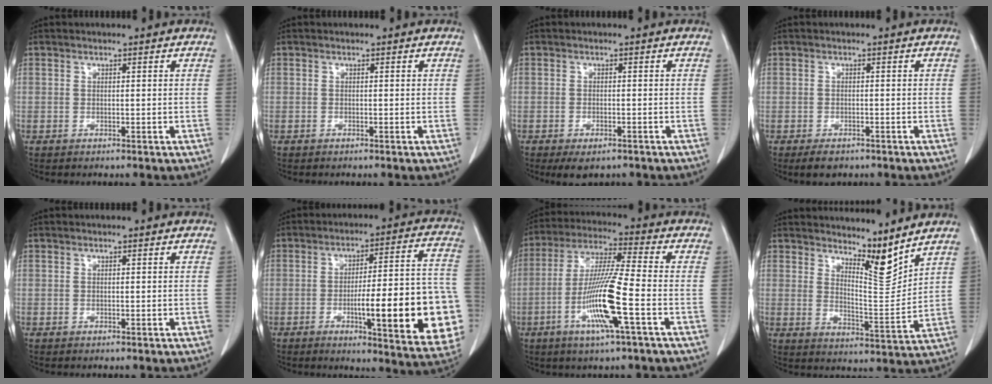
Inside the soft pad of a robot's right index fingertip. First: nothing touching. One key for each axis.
{"total": 0.0}
{"total": 3.7, "fx": -2.5, "fy": 1.6, "fz": 2.1, "tx": -0.031, "ty": -0.006, "tz": -0.030}
{"total": 2.8, "fx": -1.9, "fy": 1.6, "fz": 1.3, "tx": -0.021, "ty": -0.002, "tz": -0.022}
{"total": 0.0}
{"total": 21.9, "fx": -5.6, "fy": 3.4, "fz": 20.9, "tx": -0.193, "ty": 0.020, "tz": -0.061}
{"total": 12.6, "fx": -4.1, "fy": -0.2, "fz": 11.9, "tx": -0.236, "ty": -0.010, "tz": -0.081}
{"total": 7.2, "fx": 6.4, "fy": 0.6, "fz": 3.4, "tx": -0.055, "ty": -0.023, "tz": 0.111}